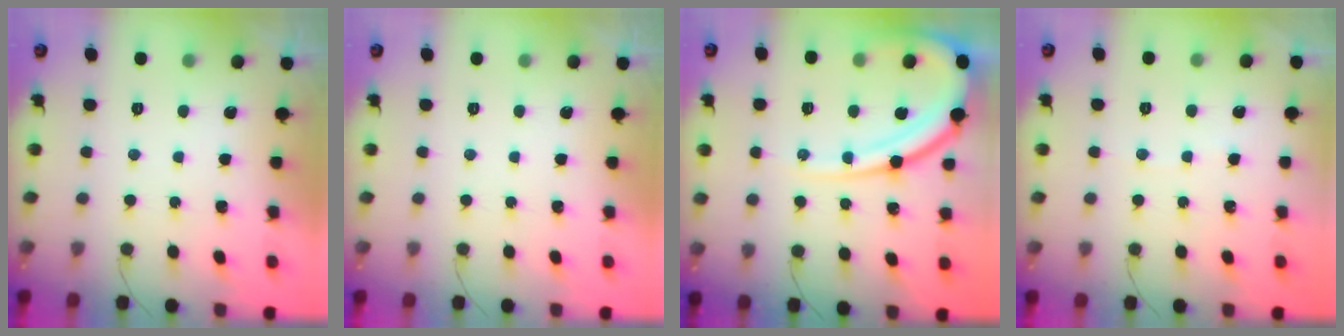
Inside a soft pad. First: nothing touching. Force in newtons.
{"total": 0.0}
{"total": 14.4, "press": 14.3, "slide": 1.8}
{"total": 2.6, "press": 2.6, "slide": 0.3}